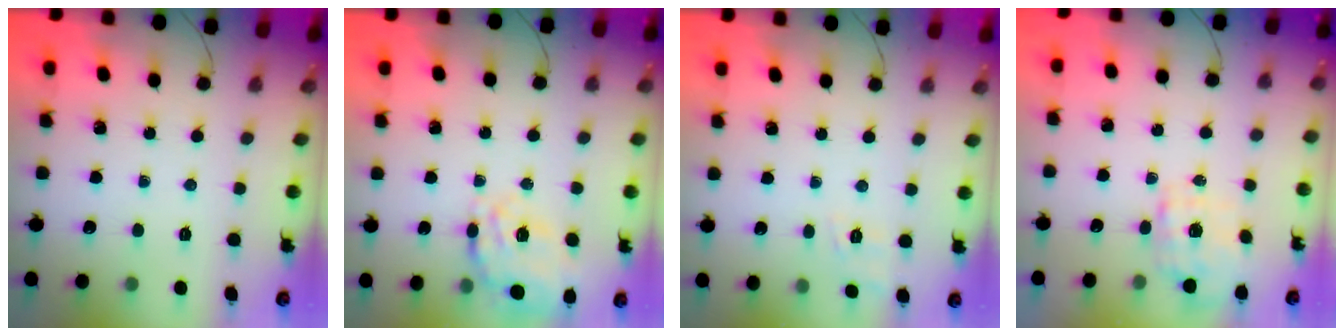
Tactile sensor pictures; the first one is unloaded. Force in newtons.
{"total": 14.6, "press": 14.1, "slide": 3.9}
{"total": 3.0, "press": 2.4, "slide": 1.8}
{"total": 1.9, "press": 1.9, "slide": 0.5}